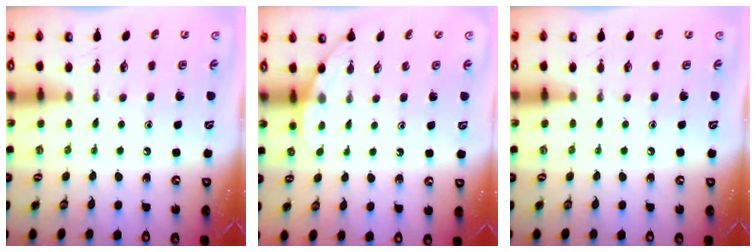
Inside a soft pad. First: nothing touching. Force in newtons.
{"total": 2.6, "press": 2.6, "slide": 0.2}
{"total": 0.0}